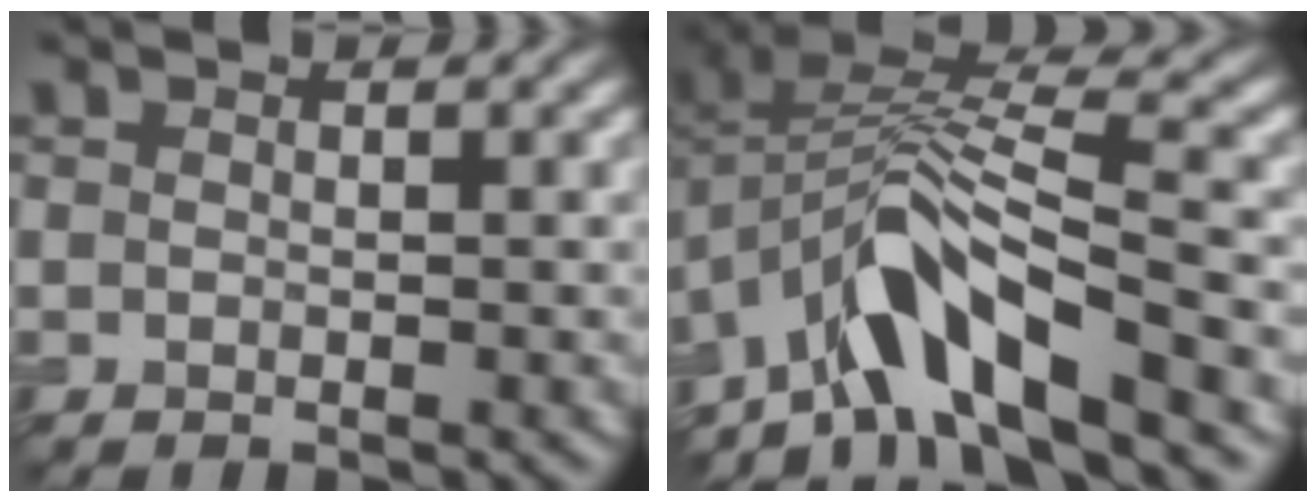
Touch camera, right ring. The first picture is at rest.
{"total": 8.9, "force": [-4.8, 2.9, 6.9], "torque": [-0.107, 0.016, -0.097]}